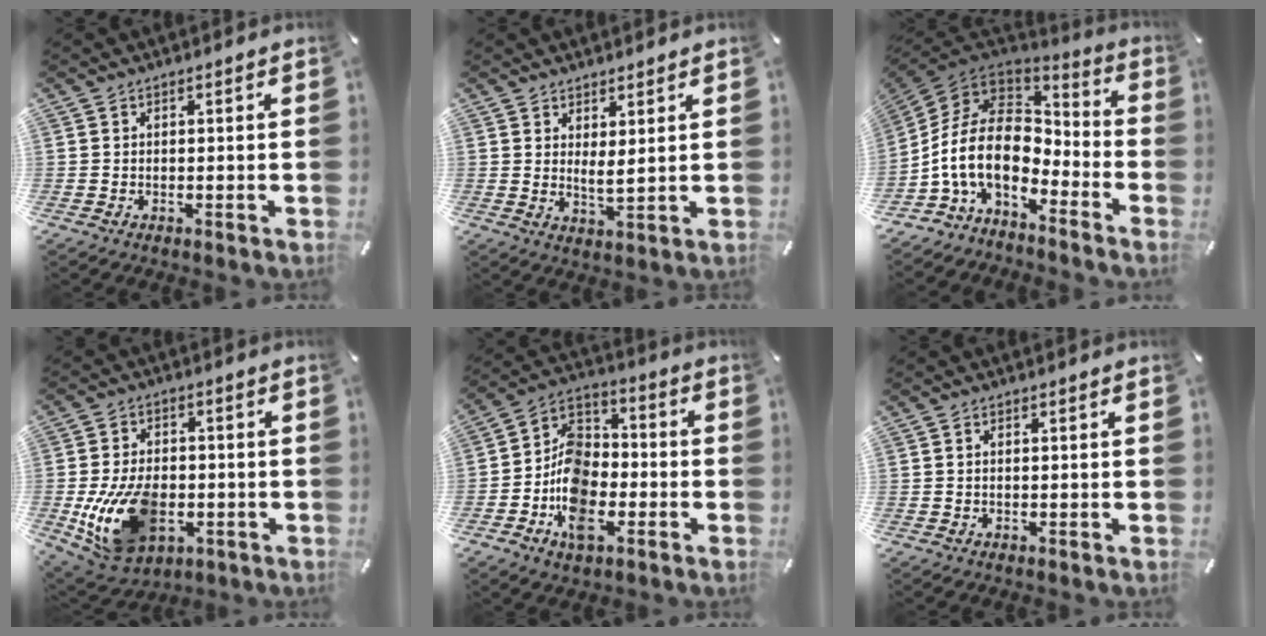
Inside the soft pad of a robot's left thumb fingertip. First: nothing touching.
{"total": 3.1, "force": [2.6, 0.5, 1.6], "torque": [-0.031, -0.014, 0.046]}
{"total": 17.0, "force": [-5.4, 10.5, 12.2], "torque": [-0.273, 0.014, -0.098]}
{"total": 15.8, "force": [-3.3, 10.7, 11.1], "torque": [-0.232, -0.001, -0.057]}
{"total": 12.9, "force": [-5.6, 8.4, 7.9], "torque": [-0.168, 0.016, -0.107]}
{"total": 0.7, "force": [0.1, 0.1, 0.6], "torque": [-0.013, -0.001, 0.002]}